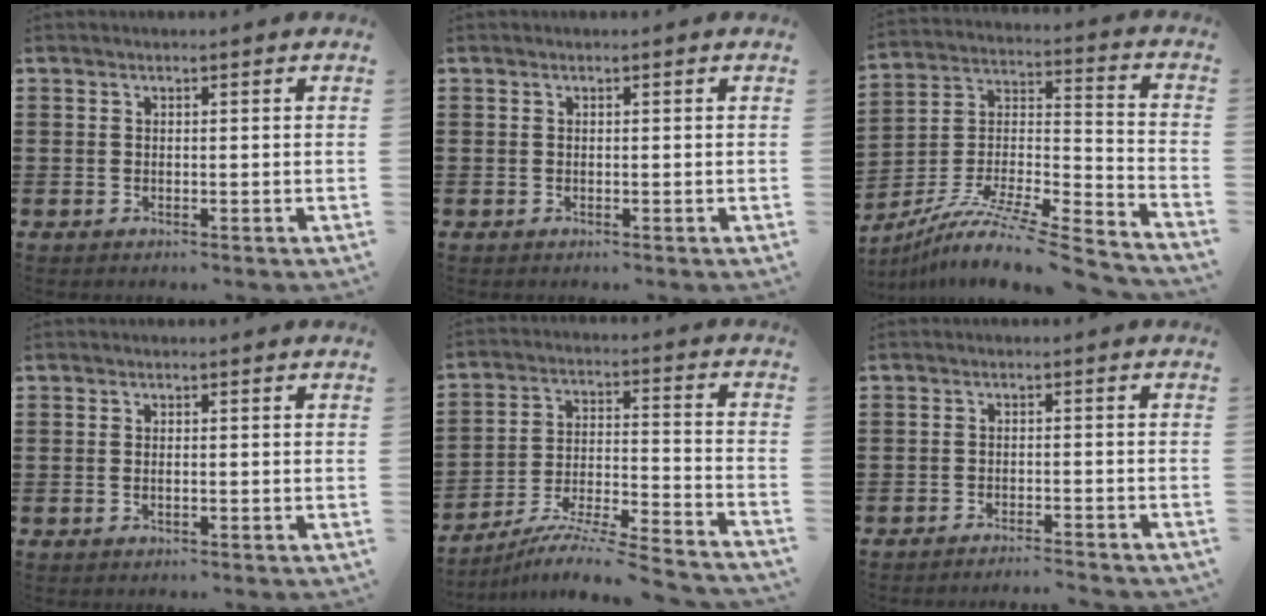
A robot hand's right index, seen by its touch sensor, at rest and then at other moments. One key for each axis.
{"total": 0.0}
{"total": 10.9, "fx": -8.9, "fy": 0.7, "fz": 6.2, "tx": -0.109, "ty": 0.006, "tz": -0.176}
{"total": 0.8, "fx": -0.1, "fy": 0.3, "fz": 0.7, "tx": -0.014, "ty": -0.001, "tz": 0.000}
{"total": 8.3, "fx": -7.7, "fy": -0.4, "fz": 3.0, "tx": -0.049, "ty": -0.004, "tz": -0.155}
{"total": 2.5, "fx": -2.4, "fy": -0.5, "fz": 0.2, "tx": -0.005, "ty": 0.001, "tz": -0.051}